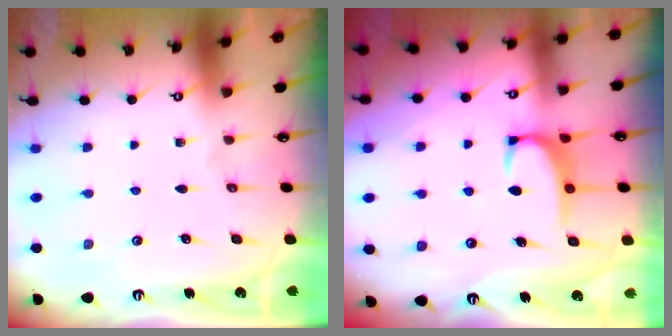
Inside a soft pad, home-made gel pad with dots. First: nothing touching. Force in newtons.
{"total": 2.3, "press": 2.3, "slide": 0.6}